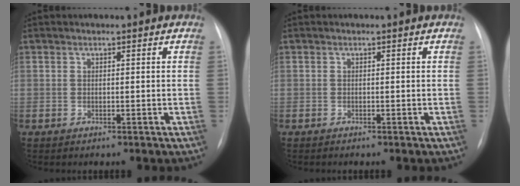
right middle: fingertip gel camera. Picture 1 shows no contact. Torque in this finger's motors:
{"motor_torque": [0.68, -0.70, 0.05, 0.02]}